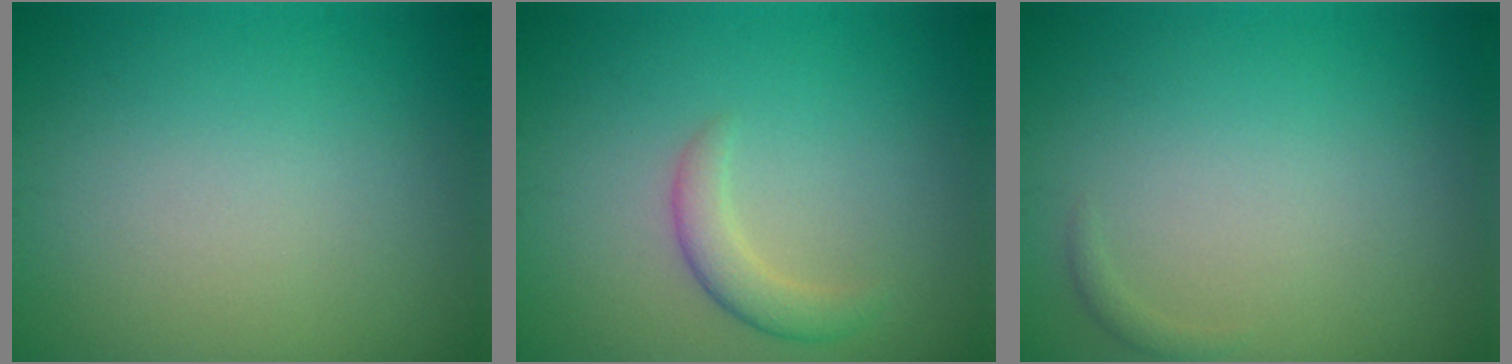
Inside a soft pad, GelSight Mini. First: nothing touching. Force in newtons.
{"total": 2.2, "press": 2.2, "slide": 0.1}
{"total": 0.6, "press": 0.6, "slide": 0.0}